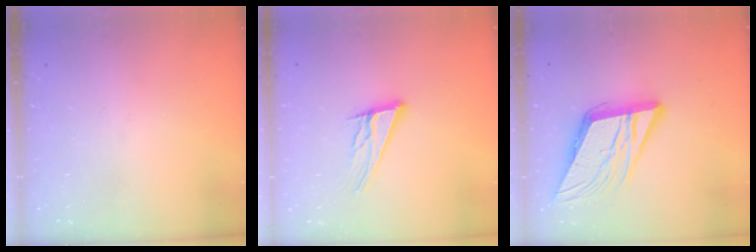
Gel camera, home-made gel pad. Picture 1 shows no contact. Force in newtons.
{"total": 13.0, "press": 12.7, "slide": 2.8}
{"total": 13.7, "press": 13.5, "slide": 2.4}